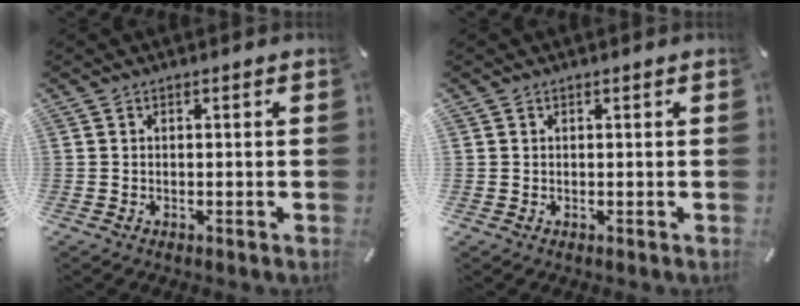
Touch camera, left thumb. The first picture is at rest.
{"total": 1.6, "force": [0.7, 1.4, -0.4], "torque": [0.008, 0.003, 0.012]}